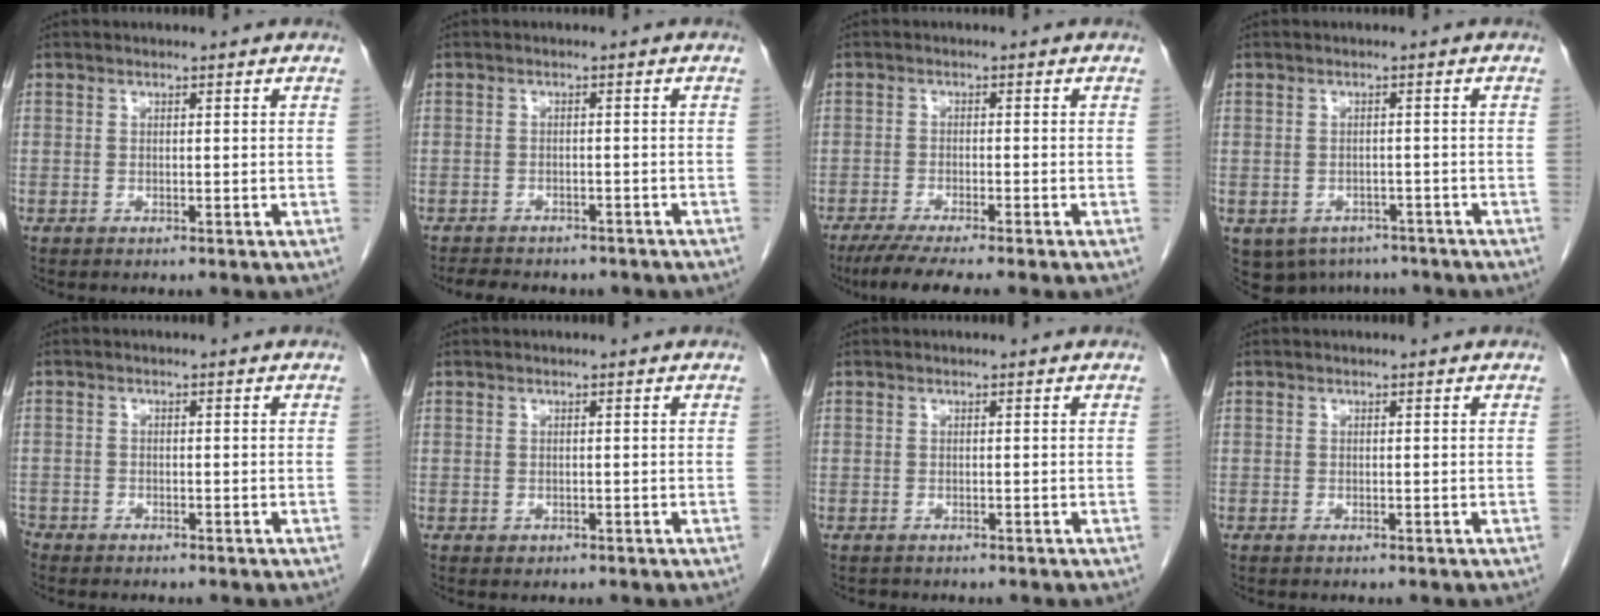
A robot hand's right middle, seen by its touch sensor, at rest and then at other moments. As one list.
[{"total": 9.8, "force": [-8.2, 4.2, 3.4], "torque": [-0.063, 0.009, -0.090]}, {"total": 6.5, "force": [-5.2, -0.4, 4.0], "torque": [-0.060, -0.016, -0.083]}, {"total": 9.4, "force": [-5.9, 6.8, 2.8], "torque": [-0.065, -0.002, -0.069]}, {"total": 2.9, "force": [-2.5, 1.3, 0.6], "torque": [-0.016, -0.001, -0.042]}, {"total": 0.5, "force": [-0.2, 0.5, 0.1], "torque": [-0.005, 0.002, 0.000]}, {"total": 0.6, "force": [-0.5, 0.3, 0.0], "torque": [-0.013, -0.001, -0.010]}, {"total": 0.0}]